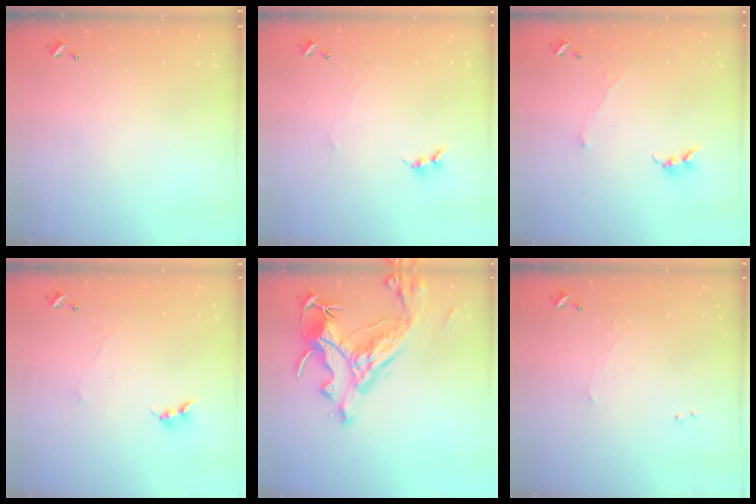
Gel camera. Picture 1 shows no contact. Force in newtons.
{"total": 1.5, "press": 1.4, "slide": 0.5}
{"total": 1.3, "press": 1.2, "slide": 0.5}
{"total": 1.0, "press": 0.8, "slide": 0.6}
{"total": 14.9, "press": 14.7, "slide": 2.3}
{"total": 0.6, "press": 0.2, "slide": 0.5}